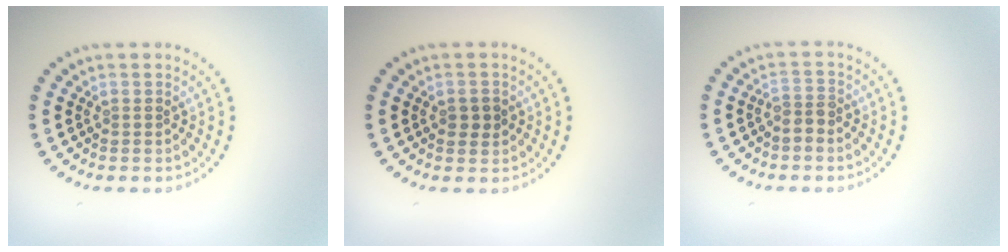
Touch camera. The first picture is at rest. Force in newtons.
{"total": 1.5, "press": 1.5, "slide": 0.1}
{"total": 1.8, "press": 1.3, "slide": 1.2}